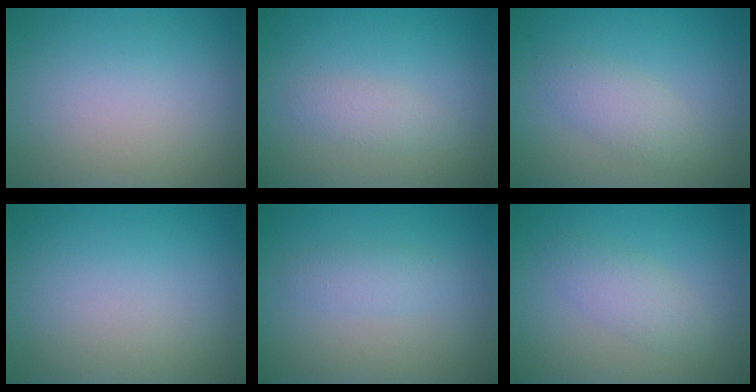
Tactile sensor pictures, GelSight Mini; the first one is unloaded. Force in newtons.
{"total": 1.5, "press": 1.5, "slide": 0.1}
{"total": 2.4, "press": 2.4, "slide": 0.1}
{"total": 0.0}
{"total": 1.6, "press": 1.6, "slide": 0.1}
{"total": 2.4, "press": 2.4, "slide": 0.0}